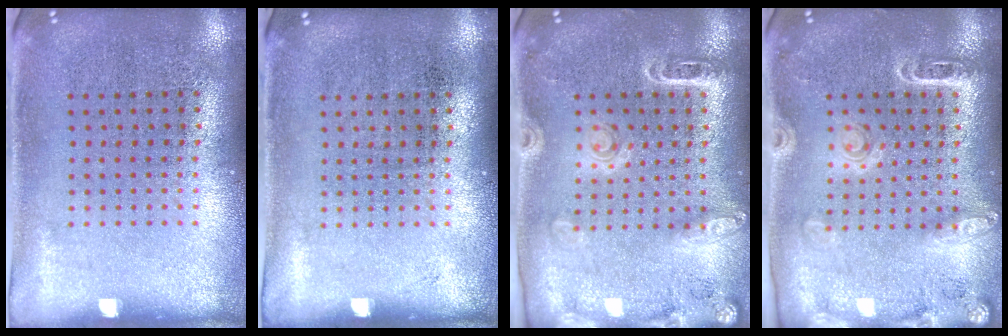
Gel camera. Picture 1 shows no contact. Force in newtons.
{"total": 0.0}
{"total": 1.8, "press": 1.7, "slide": 0.4}
{"total": 1.8, "press": 1.7, "slide": 0.4}